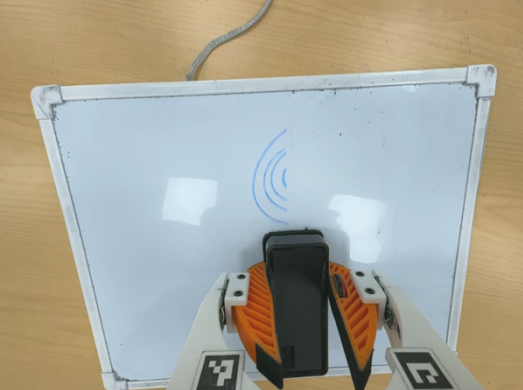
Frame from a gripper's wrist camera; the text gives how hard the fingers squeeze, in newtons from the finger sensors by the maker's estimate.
{"total": 12.5, "left": 11.7, "right": 13.2}